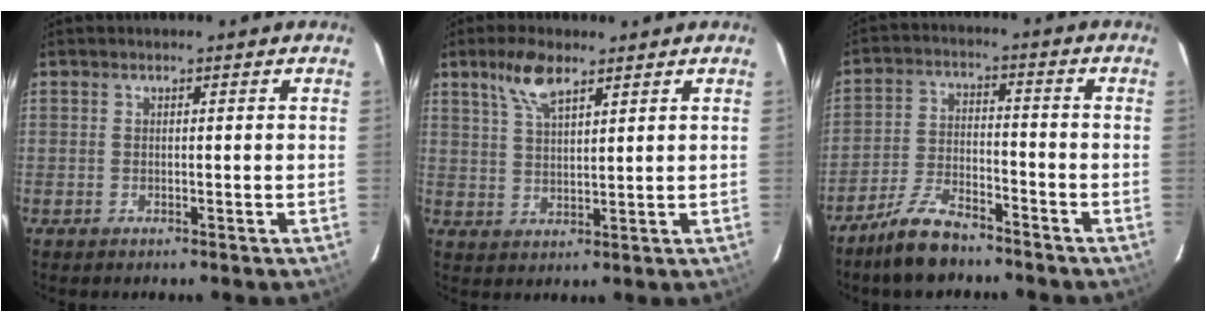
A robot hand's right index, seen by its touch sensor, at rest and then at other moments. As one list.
[{"total": 6.0, "force": [4.3, 1.7, 3.8], "torque": [-0.073, 0.007, 0.085]}, {"total": 8.9, "force": [-7.2, 2.9, 4.2], "torque": [-0.099, 0.002, -0.136]}]